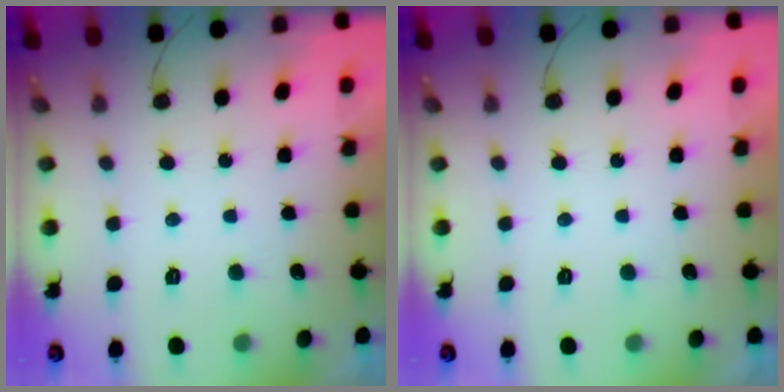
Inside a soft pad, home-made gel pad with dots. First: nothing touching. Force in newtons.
{"total": 0.0}